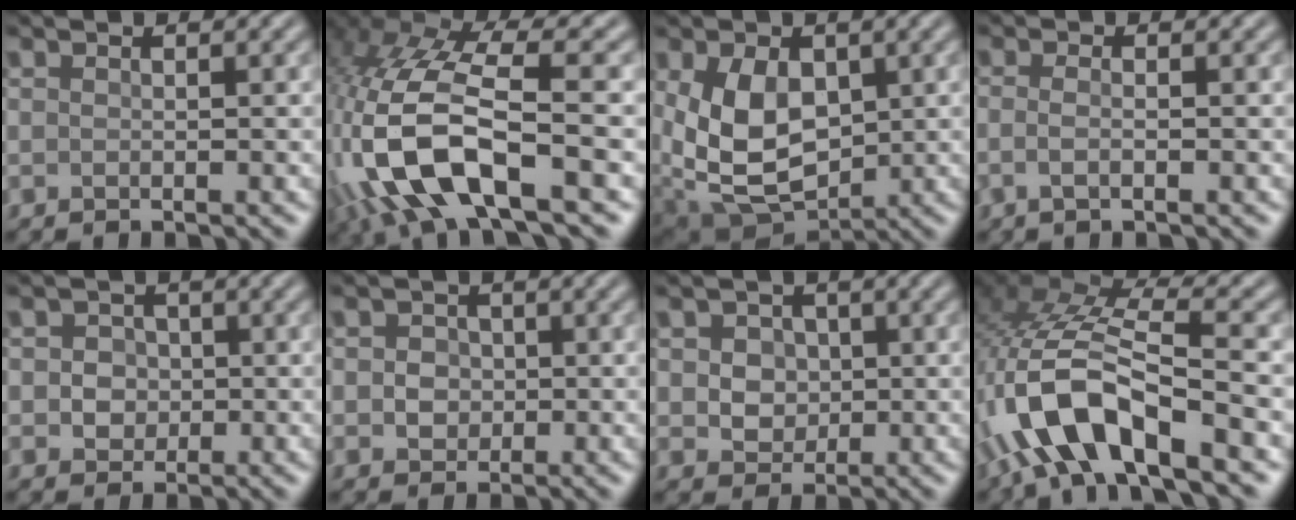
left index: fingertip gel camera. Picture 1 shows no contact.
{"total": 10.9, "force": [-3.5, 5.0, 9.0], "torque": [-0.205, 0.002, -0.062]}
{"total": 8.8, "force": [0.9, 6.0, 6.4], "torque": [-0.139, -0.006, 0.022]}
{"total": 2.0, "force": [-0.2, 0.9, 1.7], "torque": [-0.023, 0.000, -0.017]}
{"total": 2.9, "force": [0.6, 2.7, 1.1], "torque": [-0.001, 0.014, -0.004]}
{"total": 2.5, "force": [0.4, 2.2, 1.0], "torque": [-0.003, 0.013, -0.002]}
{"total": 4.3, "force": [1.4, 3.6, 2.0], "torque": [-0.030, 0.017, 0.017]}
{"total": 10.3, "force": [-4.6, 3.7, 8.5], "torque": [-0.179, 0.019, -0.086]}